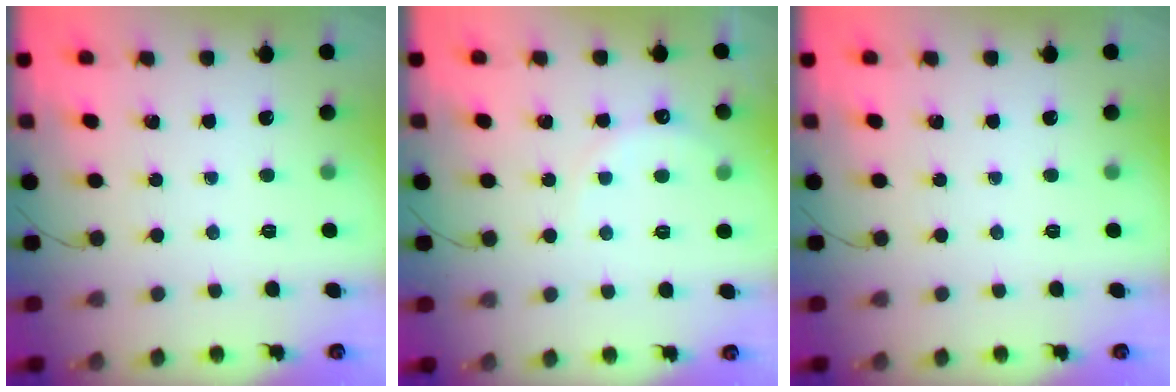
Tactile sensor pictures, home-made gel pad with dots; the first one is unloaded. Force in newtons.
{"total": 7.2, "press": 7.0, "slide": 1.6}
{"total": 0.0}